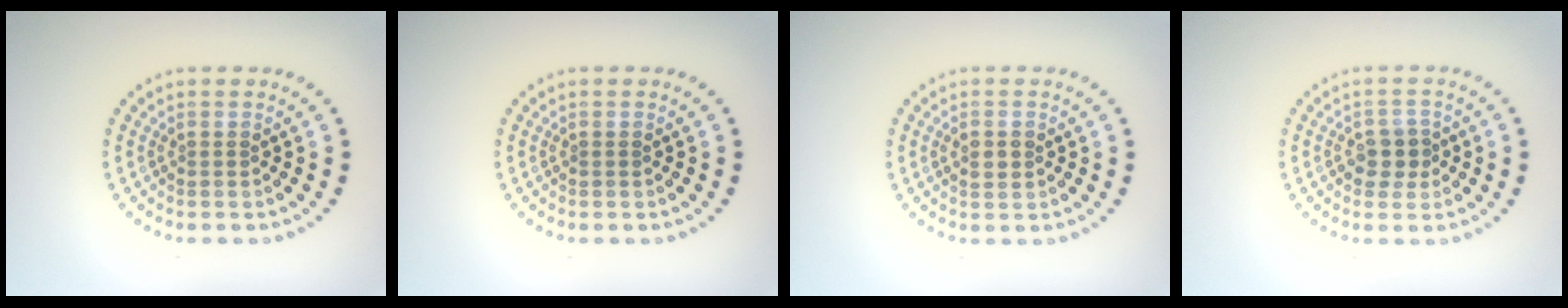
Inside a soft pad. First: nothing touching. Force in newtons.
{"total": 0.0}
{"total": 1.0, "press": 1.0, "slide": 0.0}
{"total": 2.0, "press": 1.9, "slide": 0.7}